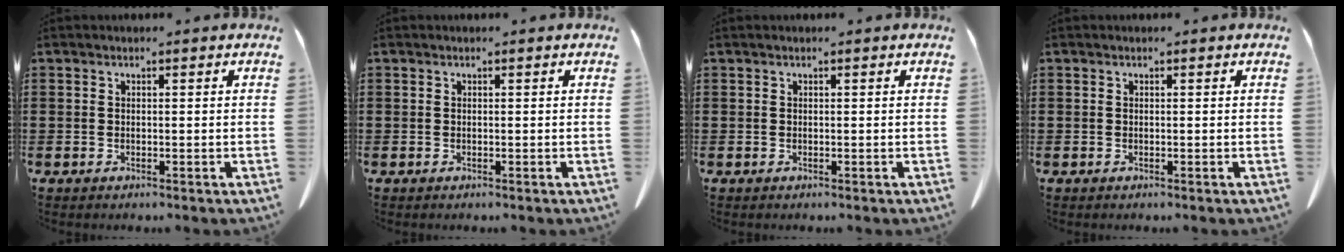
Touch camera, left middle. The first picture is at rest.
{"total": 0.0}
{"total": 0.0}
{"total": 0.0}